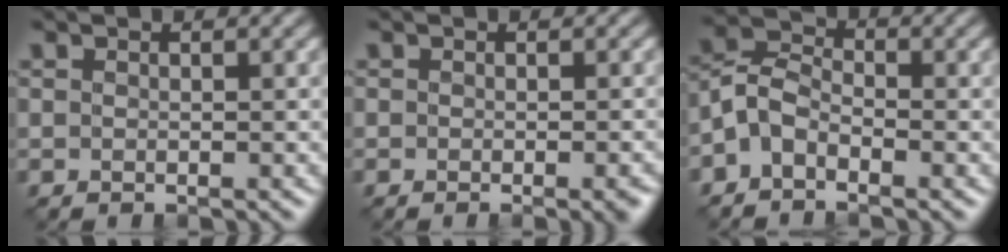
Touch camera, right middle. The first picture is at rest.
{"total": 1.8, "force": [-1.0, 0.4, 1.5], "torque": [-0.015, -0.005, -0.010]}
{"total": 3.4, "force": [-2.0, 1.9, 2.0], "torque": [-0.044, 0.010, -0.049]}